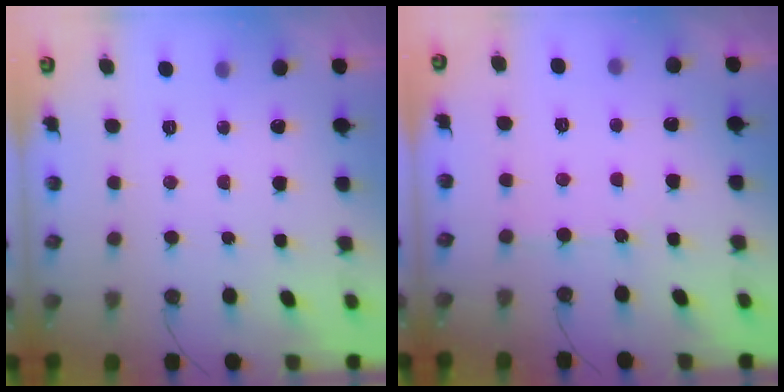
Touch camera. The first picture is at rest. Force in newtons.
{"total": 2.6, "press": 2.6, "slide": 0.4}